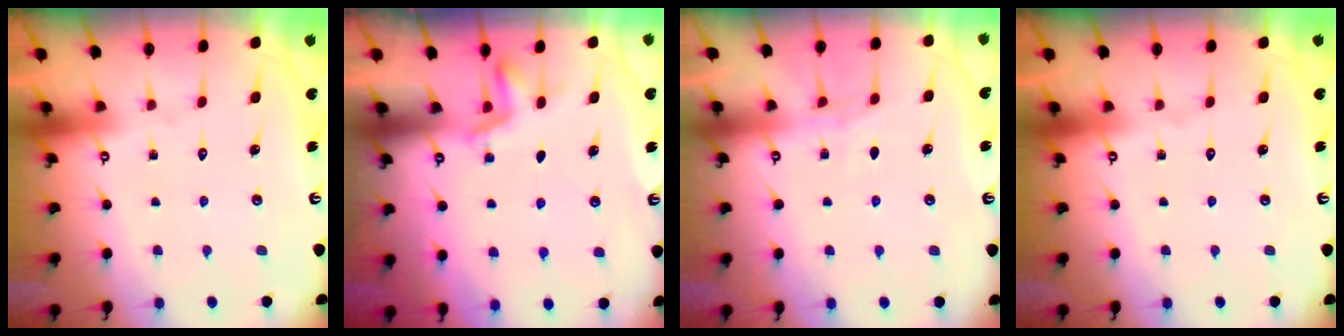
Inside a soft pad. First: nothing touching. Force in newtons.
{"total": 2.7, "press": 2.4, "slide": 1.2}
{"total": 4.6, "press": 4.5, "slide": 0.6}
{"total": 0.0}